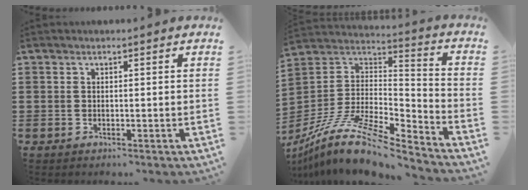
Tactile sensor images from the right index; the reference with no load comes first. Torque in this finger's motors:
{"motor_torque": [1.06, 1.08, 0.85, 0.21]}